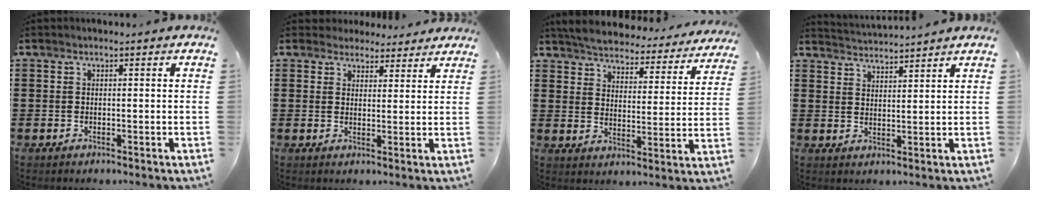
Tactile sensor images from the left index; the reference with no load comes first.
{"total": 3.7, "force": [3.4, 1.4, 0.2], "torque": [-0.008, -0.004, 0.065]}
{"total": 4.3, "force": [4.3, 0.1, 0.3], "torque": [-0.032, -0.035, 0.070]}
{"total": 3.0, "force": [2.9, -0.6, -0.4], "torque": [-0.003, -0.015, 0.052]}